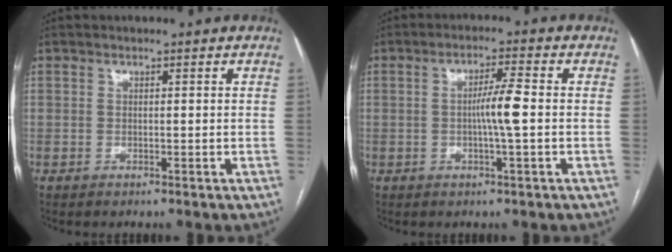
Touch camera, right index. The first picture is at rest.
{"total": 4.1, "force": [-0.6, -0.2, 4.0], "torque": [-0.070, 0.004, -0.010]}